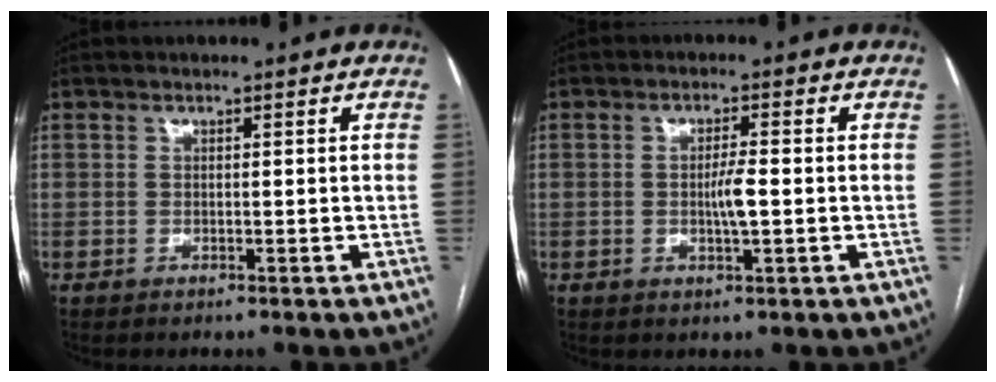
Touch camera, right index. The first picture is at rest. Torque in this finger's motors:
{"motor_torque": [0.06, 0.00, 0.09, 0.05]}